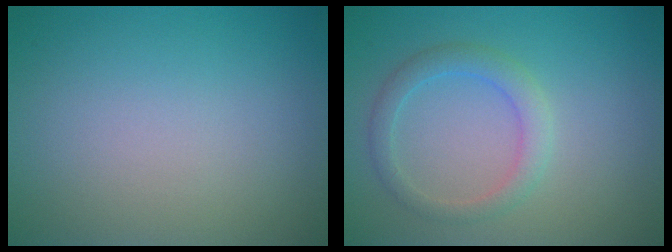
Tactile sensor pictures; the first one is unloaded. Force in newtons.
{"total": 2.4, "press": 2.4, "slide": 0.1}